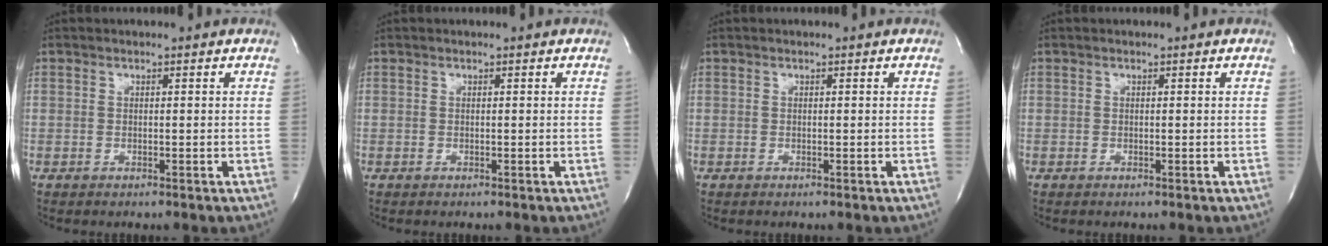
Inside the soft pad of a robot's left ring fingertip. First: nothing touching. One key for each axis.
{"total": 0.0}
{"total": 0.0}
{"total": 0.0}